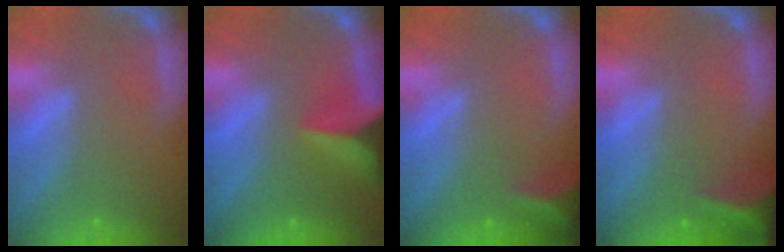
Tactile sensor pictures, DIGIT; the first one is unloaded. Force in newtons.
{"total": 8.9}
{"total": 5.0}
{"total": 8.5}